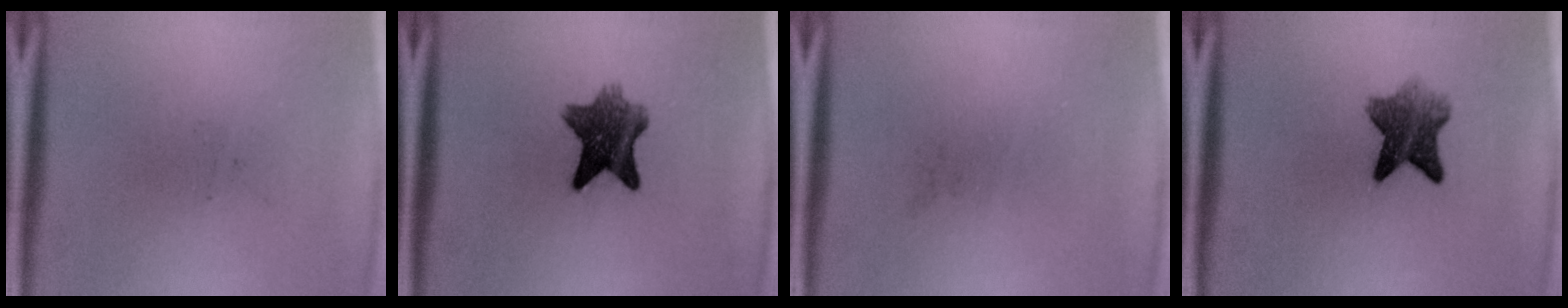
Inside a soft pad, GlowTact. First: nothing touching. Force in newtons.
{"total": 7.8}
{"total": 0.0}
{"total": 6.4}